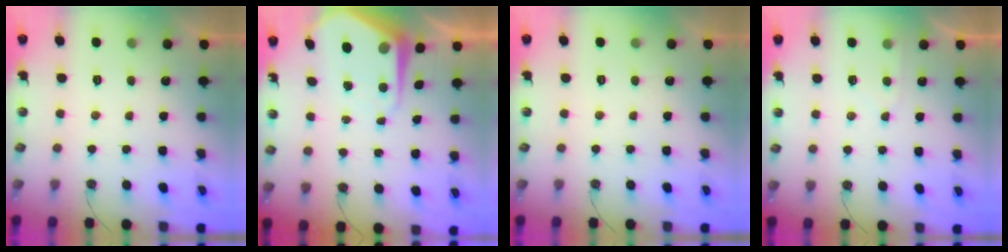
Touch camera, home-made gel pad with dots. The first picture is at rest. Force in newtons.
{"total": 6.7, "press": 6.7, "slide": 0.6}
{"total": 0.0}
{"total": 3.8, "press": 3.8, "slide": 0.4}